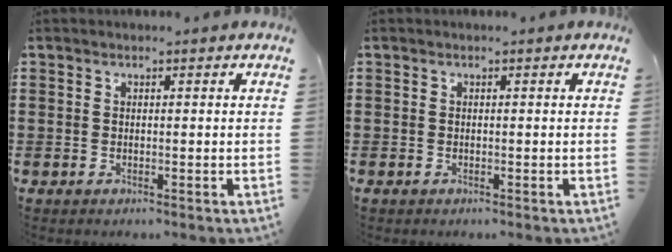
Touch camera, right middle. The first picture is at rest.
{"total": 0.0}